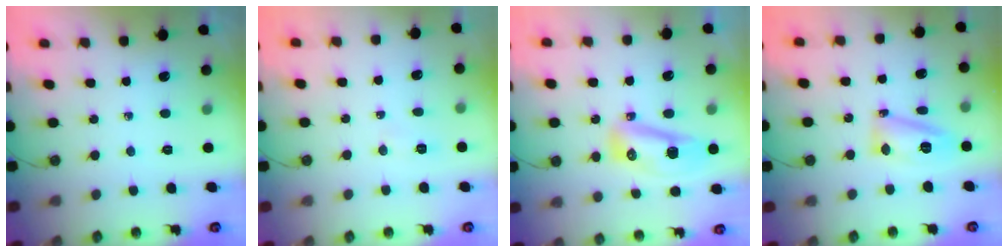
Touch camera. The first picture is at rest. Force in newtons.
{"total": 4.7, "press": 4.7, "slide": 0.6}
{"total": 18.6, "press": 14.7, "slide": 11.4}
{"total": 12.8, "press": 12.7, "slide": 1.1}